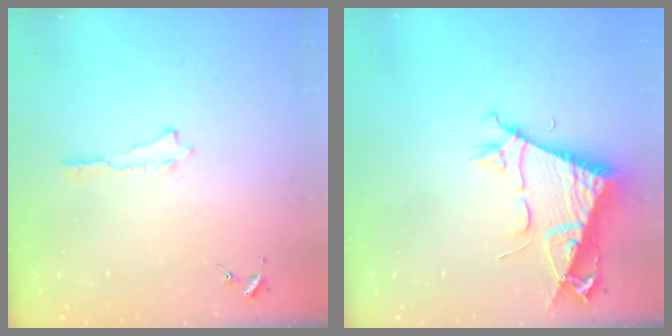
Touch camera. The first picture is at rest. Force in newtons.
{"total": 8.3, "press": 8.2, "slide": 0.9}